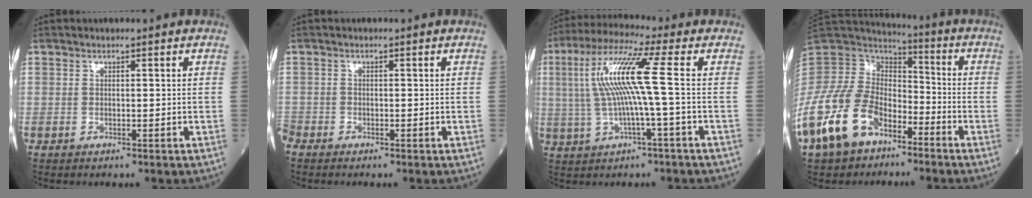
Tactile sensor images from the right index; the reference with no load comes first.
{"total": 1.3, "force": [-1.2, 0.5, 0.2], "torque": [-0.007, -0.003, -0.022]}
{"total": 10.9, "force": [0.8, -0.6, 10.8], "torque": [-0.223, 0.019, 0.013]}
{"total": 20.0, "force": [-11.8, 11.9, 11.0], "torque": [-0.274, 0.005, -0.225]}